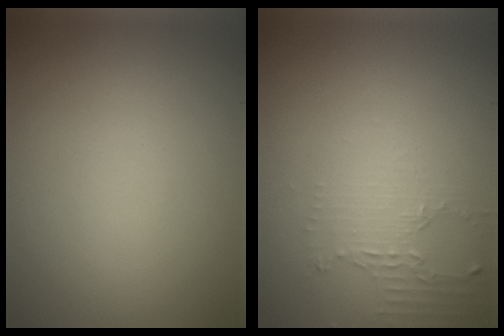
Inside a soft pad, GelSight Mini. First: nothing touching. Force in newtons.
{"total": 2.0, "press": 1.5, "slide": 1.3}